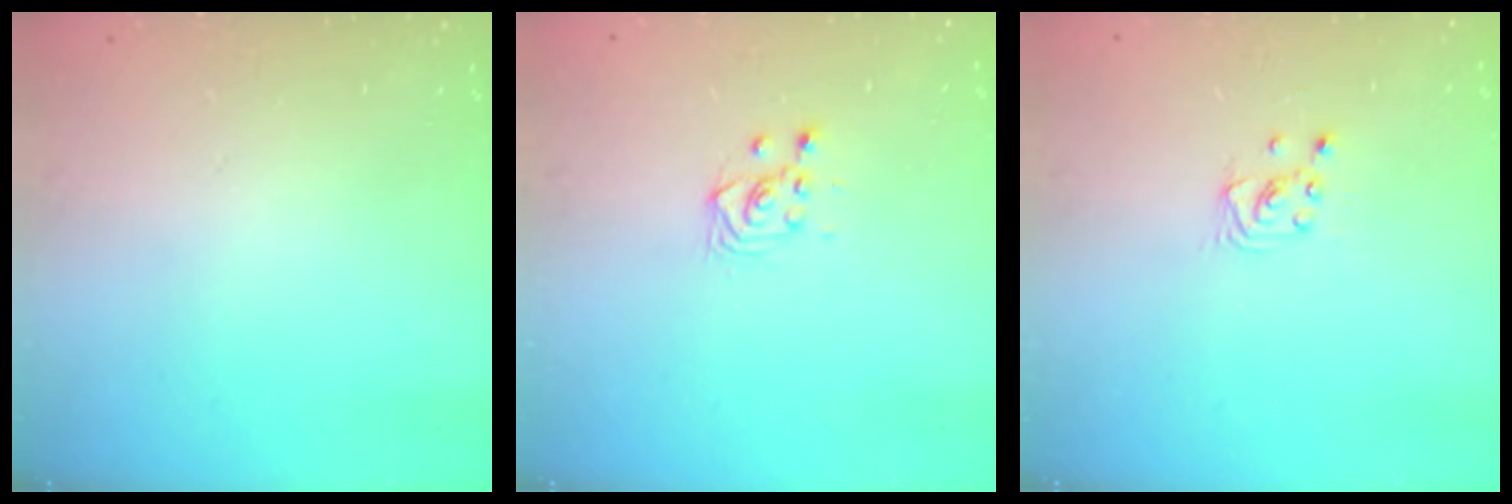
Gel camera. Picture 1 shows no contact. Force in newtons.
{"total": 2.9, "press": 2.9, "slide": 0.6}
{"total": 1.6, "press": 1.6, "slide": 0.0}